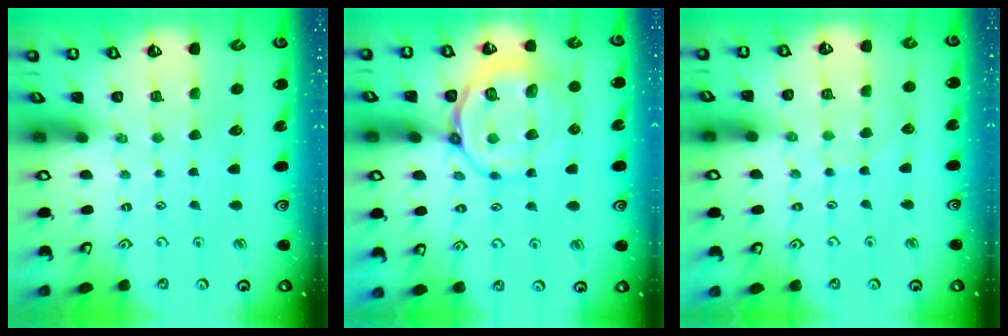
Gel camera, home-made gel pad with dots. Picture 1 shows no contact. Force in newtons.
{"total": 12.5, "press": 12.5, "slide": 1.2}
{"total": 4.8, "press": 4.8, "slide": 0.5}